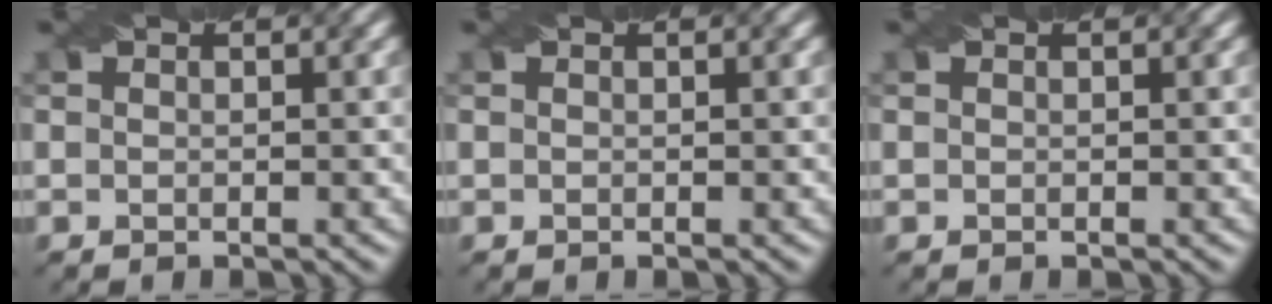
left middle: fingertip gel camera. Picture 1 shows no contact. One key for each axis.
{"total": 0.6, "fx": 0.2, "fy": 0.1, "fz": 0.6, "tx": -0.008, "ty": 0.005, "tz": -0.001}
{"total": 0.0}